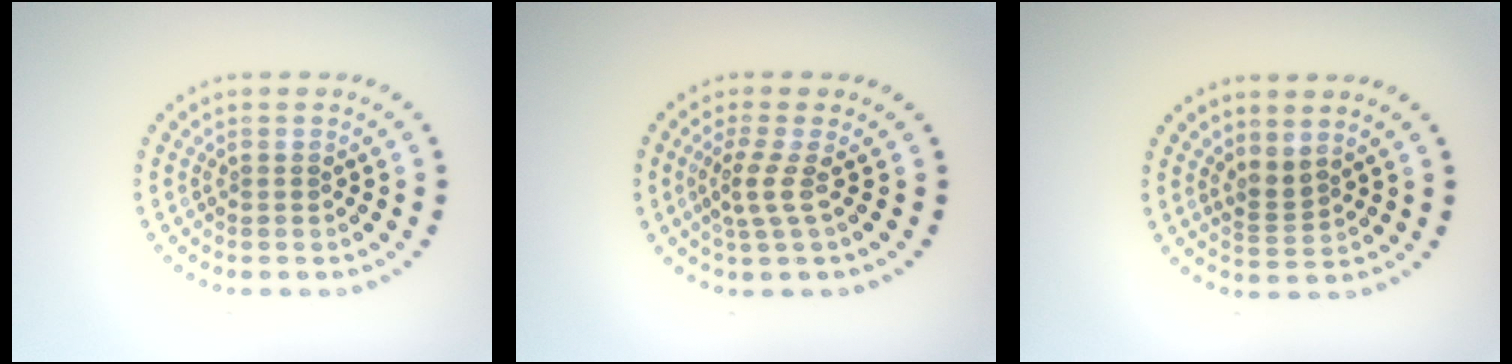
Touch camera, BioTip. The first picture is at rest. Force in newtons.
{"total": 2.2, "press": 1.6, "slide": 1.6}
{"total": 1.9, "press": 1.4, "slide": 1.2}